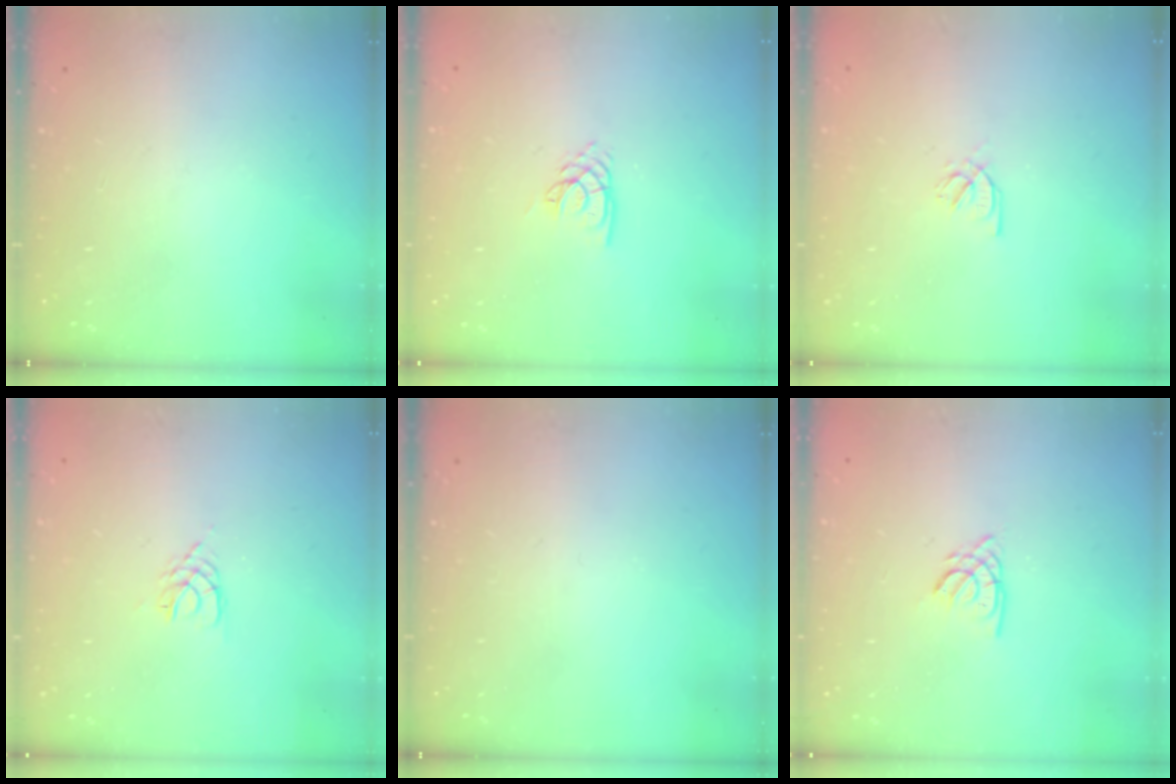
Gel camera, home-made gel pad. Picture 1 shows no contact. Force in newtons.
{"total": 2.1, "press": 2.1, "slide": 0.1}
{"total": 2.2, "press": 2.2, "slide": 0.0}
{"total": 2.0, "press": 1.9, "slide": 0.3}
{"total": 0.0}
{"total": 1.8, "press": 1.8, "slide": 0.3}